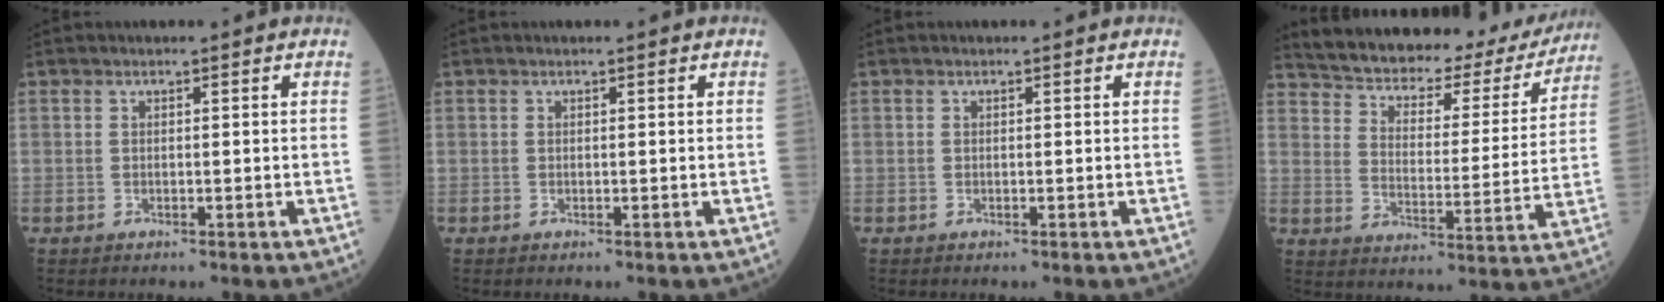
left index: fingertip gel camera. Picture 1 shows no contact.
{"total": 0.0}
{"total": 0.0}
{"total": 22.6, "force": [20.1, 7.5, 7.1], "torque": [-0.112, -0.008, 0.260]}